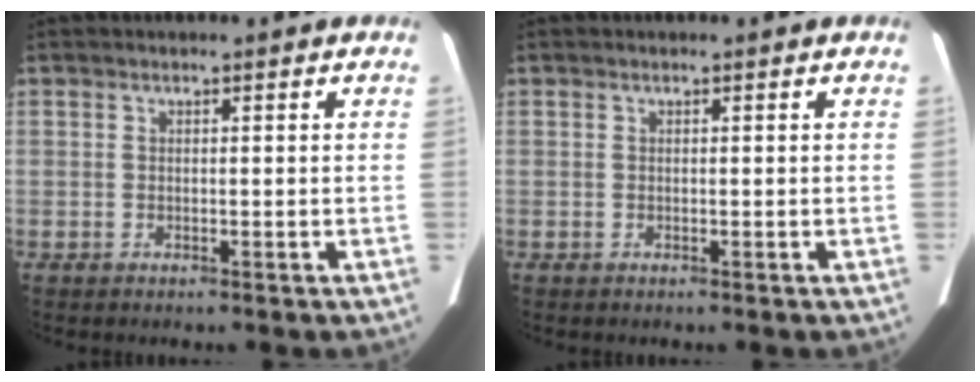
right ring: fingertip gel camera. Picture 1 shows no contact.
{"total": 0.0}